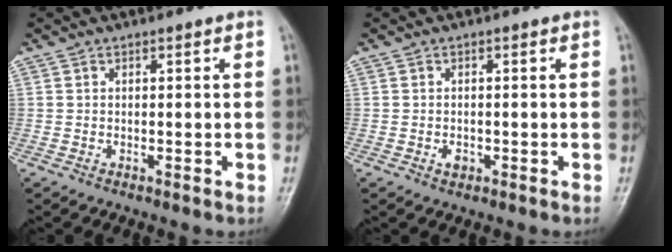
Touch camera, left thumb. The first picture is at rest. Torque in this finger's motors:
{"motor_torque": [0.01, 0.10, 0.21, 0.03, 0.00]}